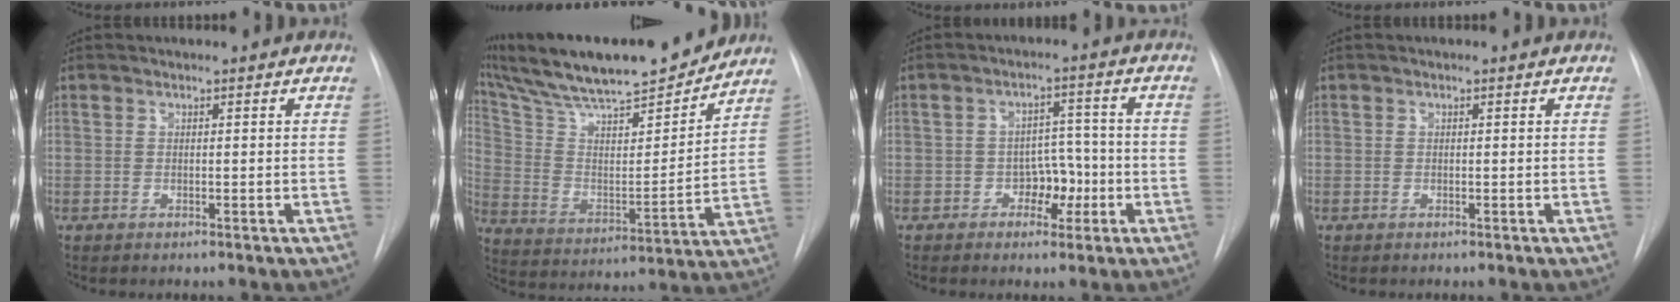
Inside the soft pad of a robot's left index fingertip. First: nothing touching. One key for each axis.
{"total": 23.4, "fx": 20.5, "fy": 3.6, "fz": 10.8, "tx": -0.189, "ty": 0.004, "tz": 0.325}
{"total": 4.7, "fx": -1.9, "fy": 3.2, "fz": 3.0, "tx": -0.033, "ty": 0.013, "tz": -0.027}
{"total": 0.0}